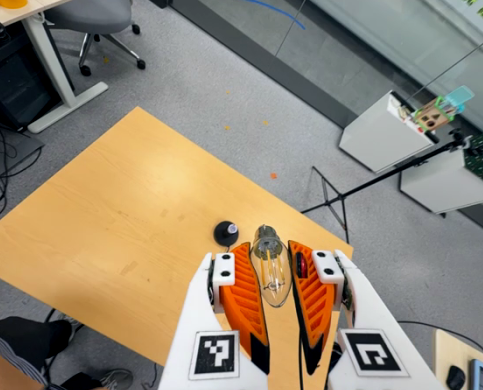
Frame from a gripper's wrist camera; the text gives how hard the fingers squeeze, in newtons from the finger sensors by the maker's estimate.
{"total": 20.8, "left": 25.3, "right": 16.3}